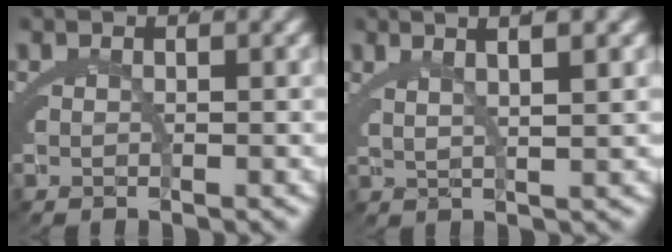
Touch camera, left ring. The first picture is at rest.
{"total": 5.6, "force": [3.6, 1.2, 4.0], "torque": [-0.047, 0.020, 0.053]}